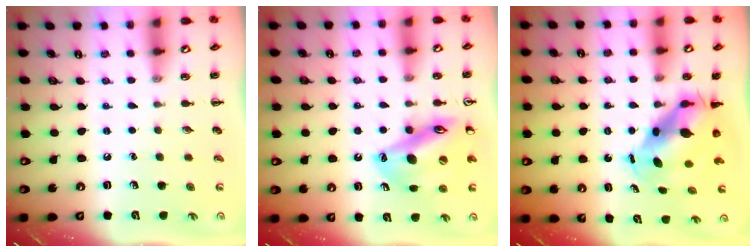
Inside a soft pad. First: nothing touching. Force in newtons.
{"total": 16.5, "press": 16.2, "slide": 3.0}
{"total": 6.8, "press": 6.6, "slide": 1.6}